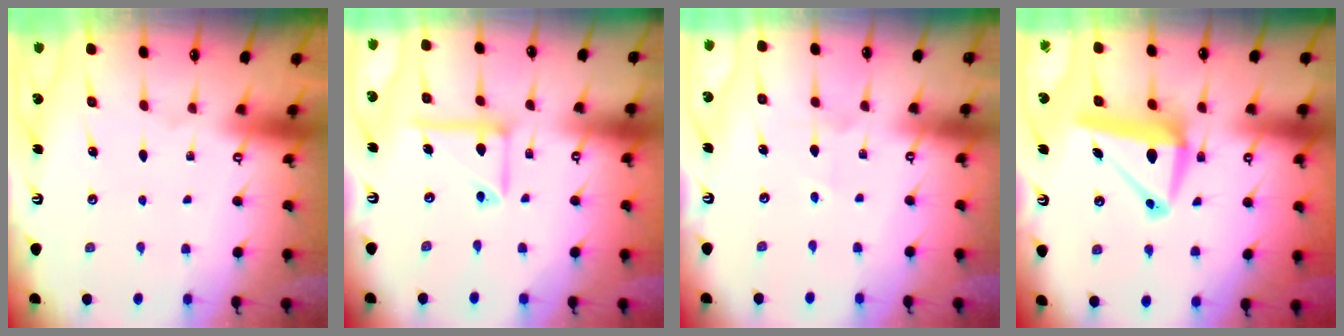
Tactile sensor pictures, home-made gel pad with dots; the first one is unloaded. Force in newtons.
{"total": 11.9, "press": 11.8, "slide": 1.7}
{"total": 2.8, "press": 2.6, "slide": 0.9}
{"total": 10.3, "press": 10.1, "slide": 2.3}